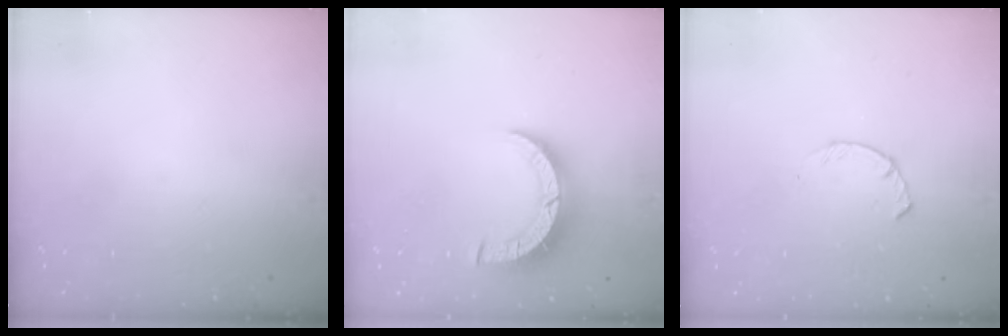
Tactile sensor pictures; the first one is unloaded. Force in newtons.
{"total": 8.4, "press": 8.4, "slide": 0.3}
{"total": 2.3, "press": 2.2, "slide": 0.4}